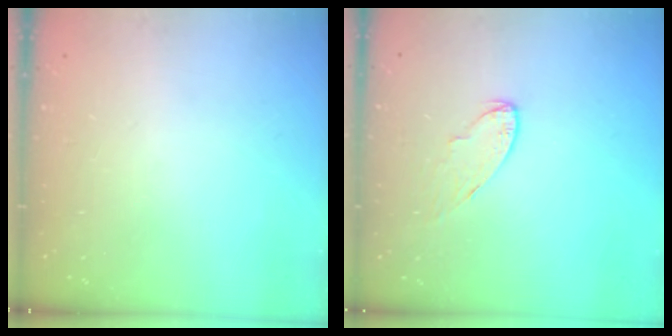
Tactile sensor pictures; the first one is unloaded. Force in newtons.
{"total": 6.4, "press": 6.4, "slide": 0.4}